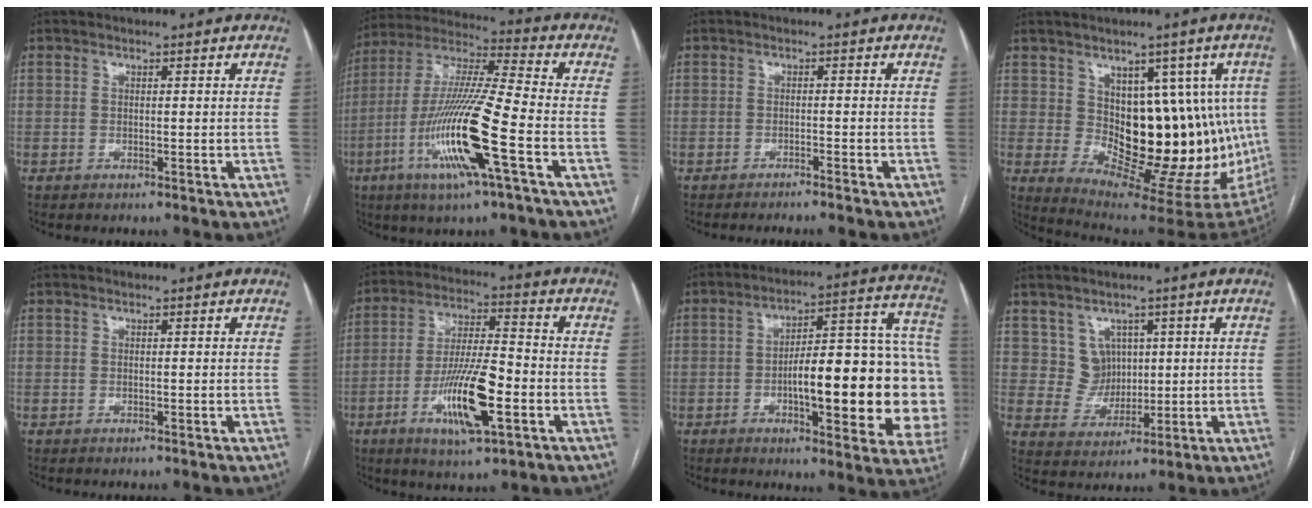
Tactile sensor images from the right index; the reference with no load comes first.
{"total": 17.8, "force": [-6.4, 0.4, 16.6], "torque": [-0.340, -0.015, -0.121]}
{"total": 3.2, "force": [-2.8, -0.8, 1.3], "torque": [-0.009, 0.003, -0.037]}
{"total": 15.7, "force": [1.2, 7.8, 13.6], "torque": [-0.162, 0.012, 0.038]}
{"total": 0.0}
{"total": 13.3, "force": [-4.6, 2.6, 12.2], "torque": [-0.231, -0.005, -0.077]}
{"total": 24.9, "force": [-3.8, 6.0, 23.9], "torque": [-0.247, 0.038, -0.039]}
{"total": 5.1, "force": [2.0, 4.6, 0.7], "torque": [-0.012, 0.013, 0.047]}